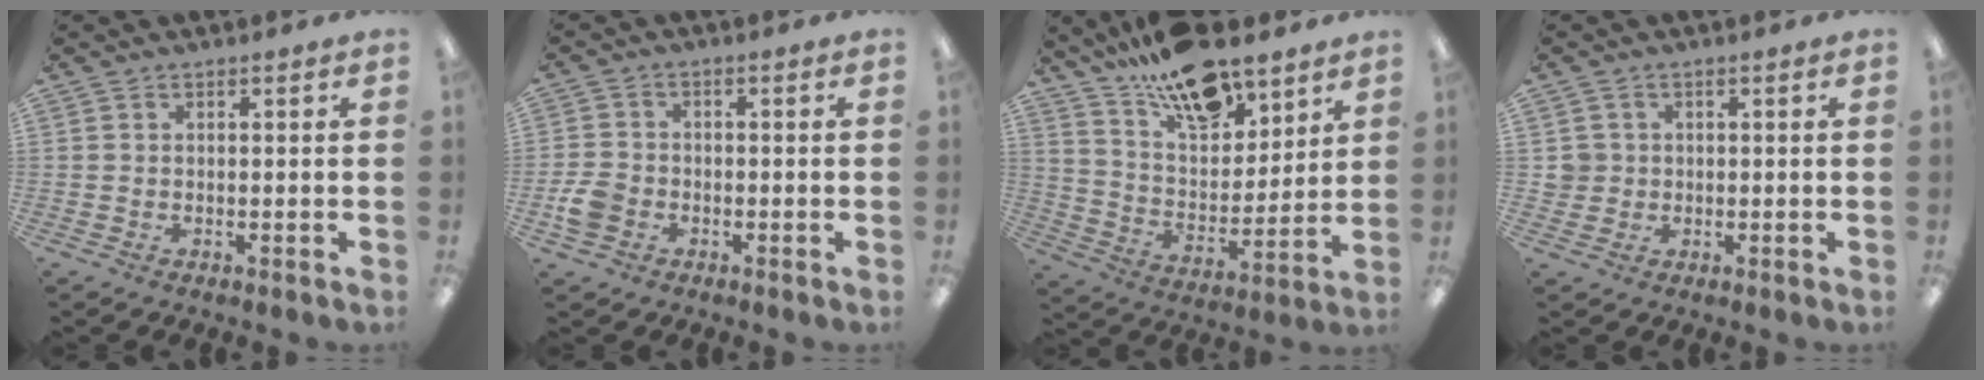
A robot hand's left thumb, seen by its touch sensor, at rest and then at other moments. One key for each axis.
{"total": 5.2, "fx": -2.1, "fy": 3.9, "fz": 2.6, "tx": -0.051, "ty": 0.011, "tz": -0.038}
{"total": 18.1, "fx": 13.6, "fy": 8.0, "fz": 8.8, "tx": -0.148, "ty": -0.081, "tz": 0.241}
{"total": 3.1, "fx": 0.5, "fy": 3.0, "fz": 0.2, "tx": -0.004, "ty": 0.003, "tz": 0.006}